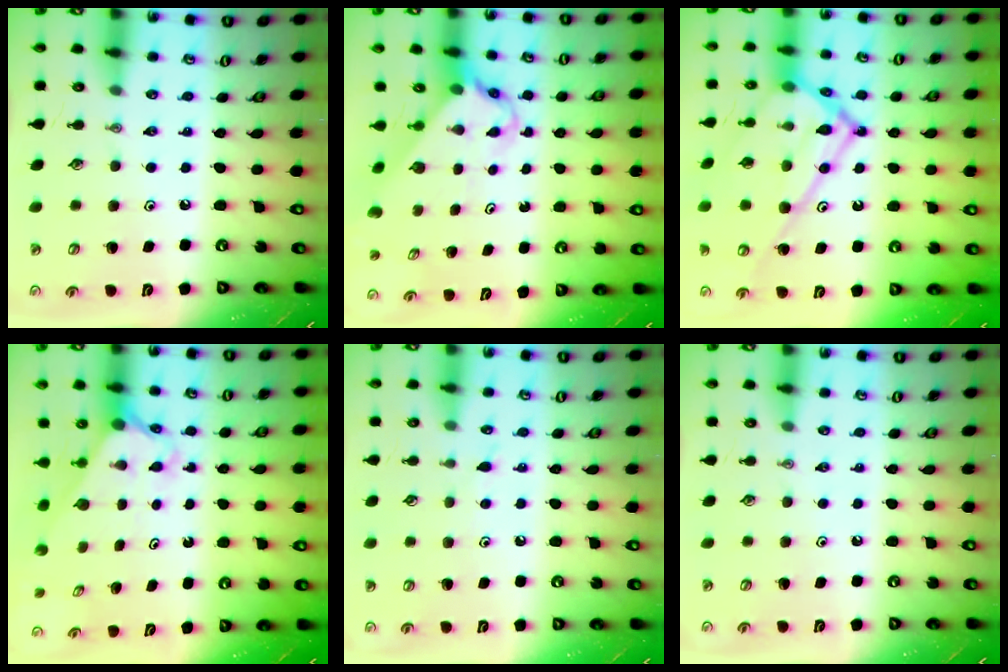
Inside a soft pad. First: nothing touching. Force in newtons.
{"total": 2.7, "press": 2.7, "slide": 0.2}
{"total": 20.9, "press": 20.8, "slide": 1.7}
{"total": 2.4, "press": 2.4, "slide": 0.2}
{"total": 4.8, "press": 4.8, "slide": 0.6}
{"total": 0.0}